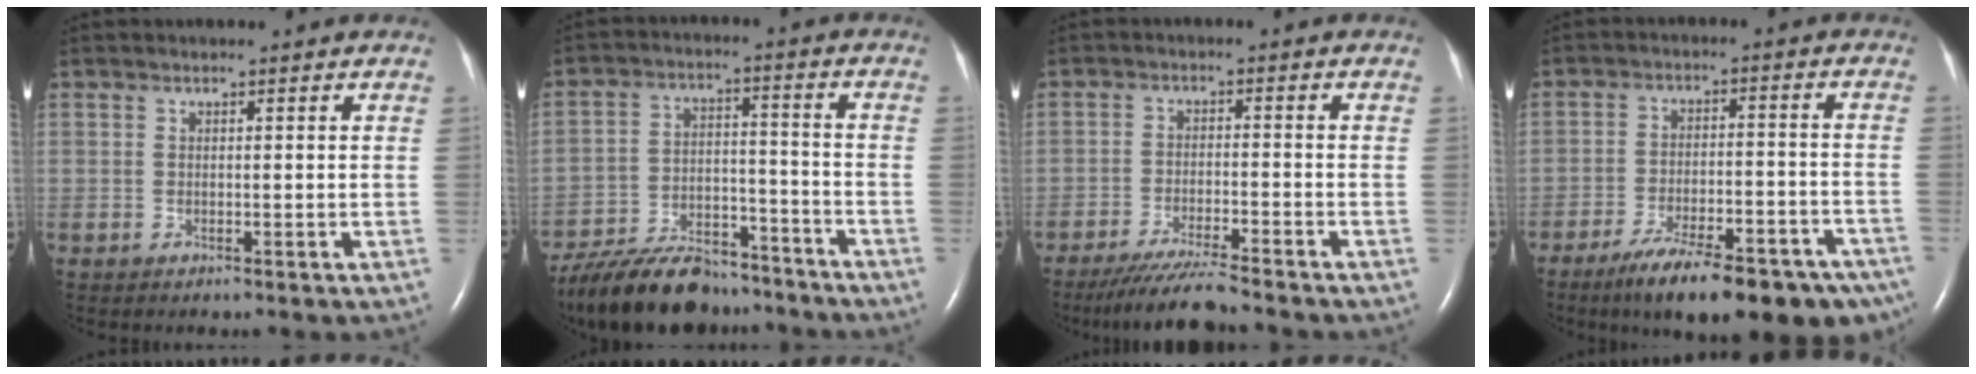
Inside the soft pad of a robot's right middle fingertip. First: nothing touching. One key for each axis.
{"total": 16.1, "fx": -14.0, "fy": 5.0, "fz": 6.2, "tx": -0.120, "ty": 0.001, "tz": -0.225}
{"total": 7.2, "fx": -6.5, "fy": -0.6, "fz": 3.1, "tx": -0.055, "ty": -0.027, "tz": -0.115}
{"total": 19.4, "fx": -14.3, "fy": 5.0, "fz": 12.1, "tx": -0.128, "ty": 0.004, "tz": -0.202}